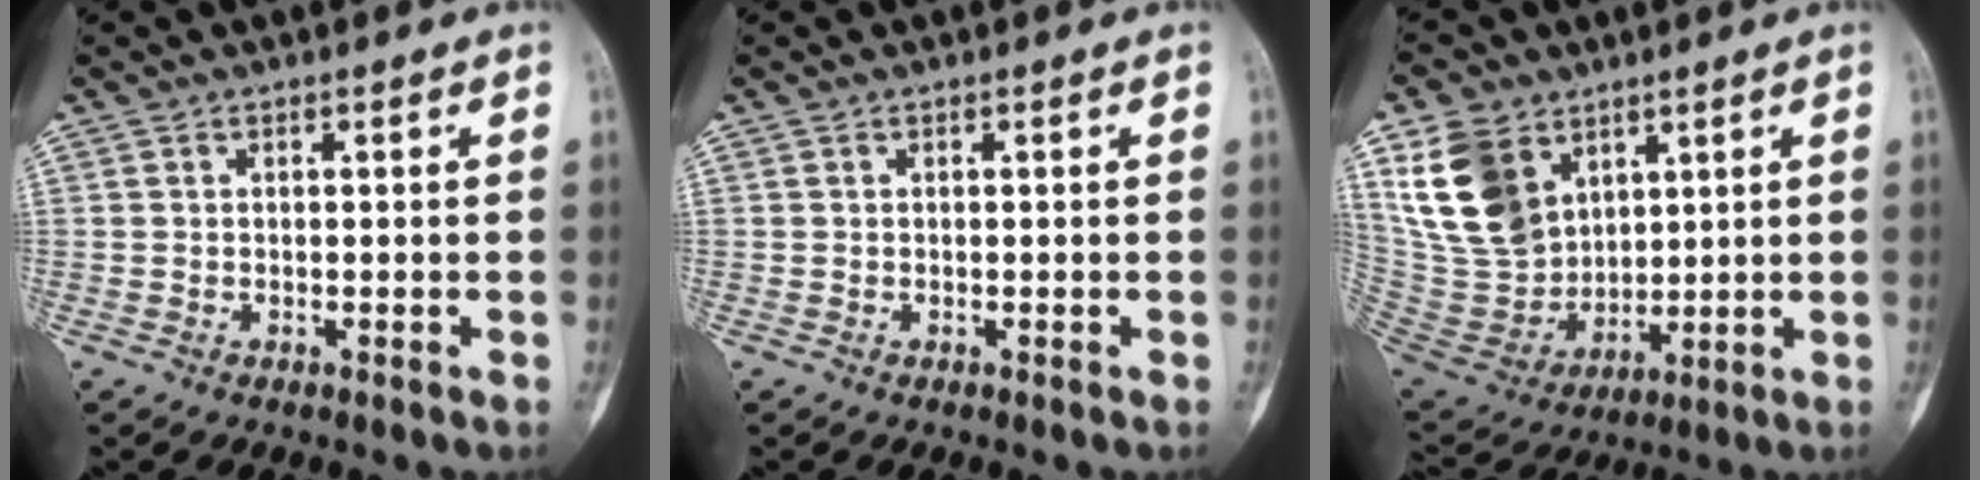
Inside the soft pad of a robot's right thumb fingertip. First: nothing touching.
{"total": 0.0}
{"total": 15.8, "force": [7.5, 11.1, 8.3], "torque": [-0.137, -0.034, 0.166]}